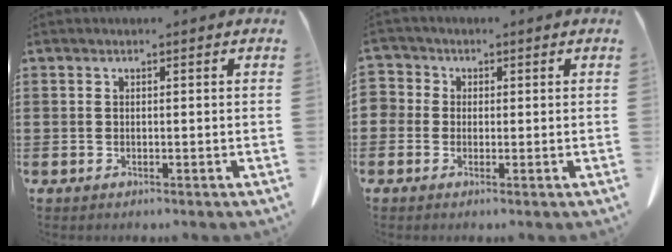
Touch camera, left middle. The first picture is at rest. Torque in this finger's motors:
{"motor_torque": [0.01, 0.00, 0.00, 0.00]}